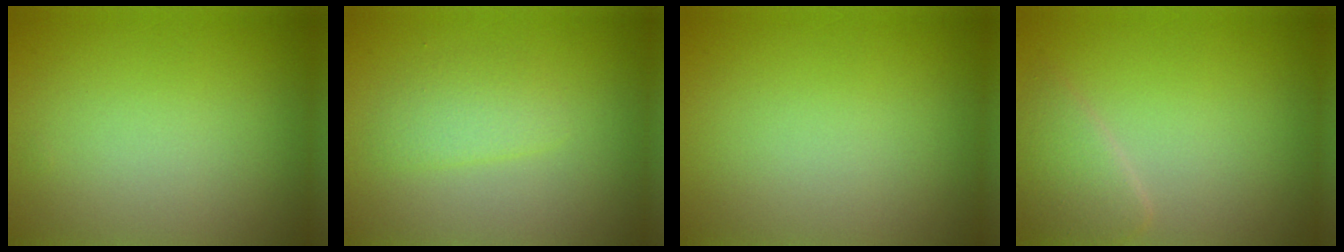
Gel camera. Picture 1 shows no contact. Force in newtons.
{"total": 2.0, "press": 2.0, "slide": 0.1}
{"total": 0.0}
{"total": 2.4, "press": 2.4, "slide": 0.2}